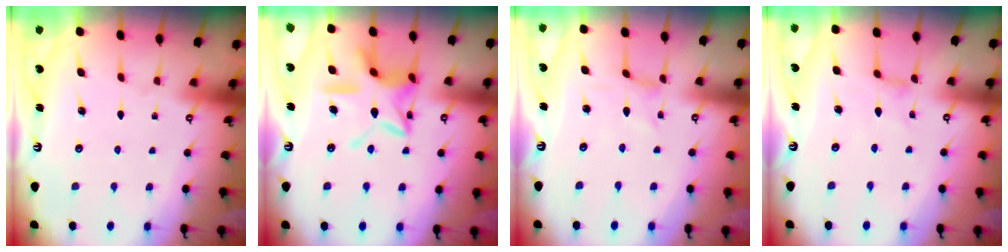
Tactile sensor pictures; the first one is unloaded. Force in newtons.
{"total": 13.9, "press": 13.9, "slide": 1.2}
{"total": 0.0}
{"total": 1.0, "press": 1.0, "slide": 0.2}